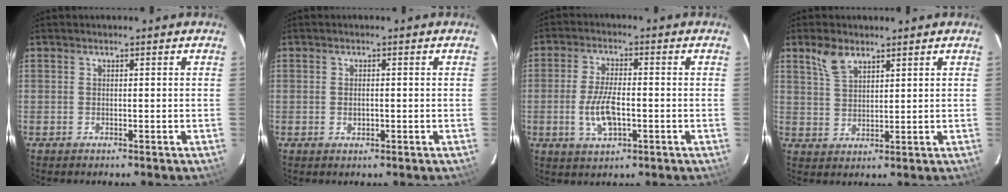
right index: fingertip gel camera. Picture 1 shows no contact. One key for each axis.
{"total": 1.5, "fx": -0.2, "fy": 0.9, "fz": 1.1, "tx": -0.020, "ty": 0.001, "tz": -0.003}
{"total": 7.8, "fx": -1.9, "fy": 3.3, "fz": 6.9, "tx": -0.142, "ty": -0.004, "tz": -0.033}
{"total": 5.3, "fx": 3.6, "fy": 2.5, "fz": 2.9, "tx": -0.056, "ty": 0.009, "tz": 0.074}